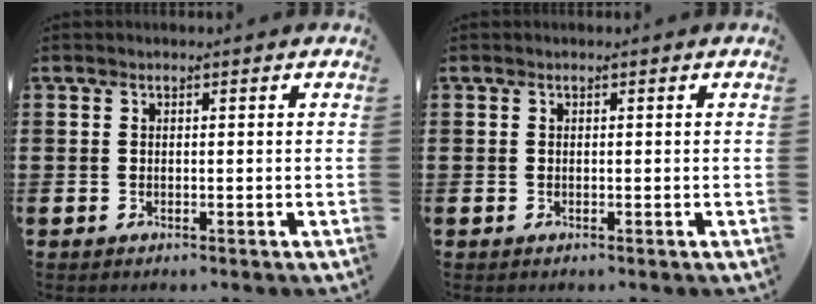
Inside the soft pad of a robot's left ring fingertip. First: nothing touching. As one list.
[{"total": 0.0}]